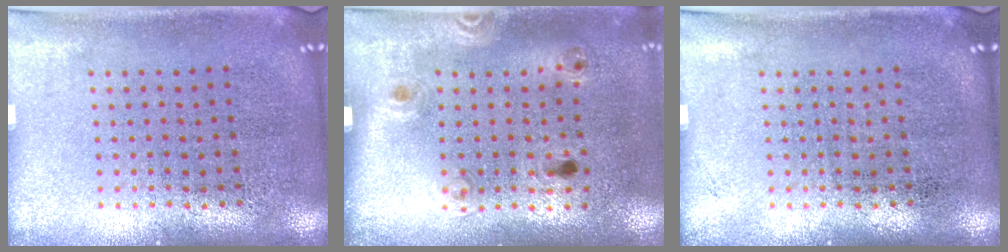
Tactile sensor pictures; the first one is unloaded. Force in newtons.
{"total": 1.4, "press": 0.8, "slide": 1.1}
{"total": 0.0}